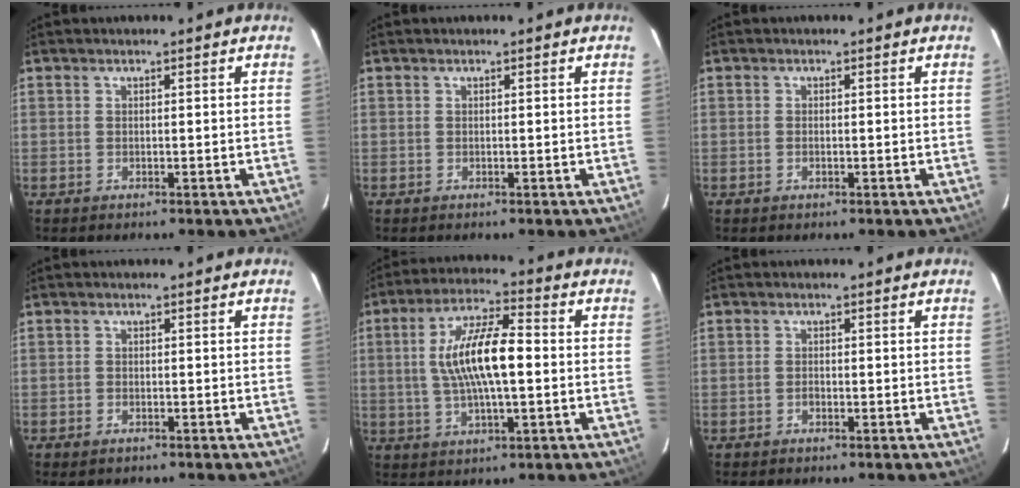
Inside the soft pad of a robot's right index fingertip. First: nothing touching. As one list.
[{"total": 0.0}, {"total": 0.7, "force": [-0.2, 0.4, 0.4], "torque": [-0.009, 0.000, -0.004]}, {"total": 1.3, "force": [-0.9, 0.8, 0.5], "torque": [-0.010, -0.002, -0.015]}, {"total": 12.7, "force": [0.2, 3.6, 12.2], "torque": [-0.233, 0.011, 0.005]}, {"total": 0.9, "force": [-0.5, 0.7, 0.4], "torque": [-0.008, 0.002, -0.008]}]